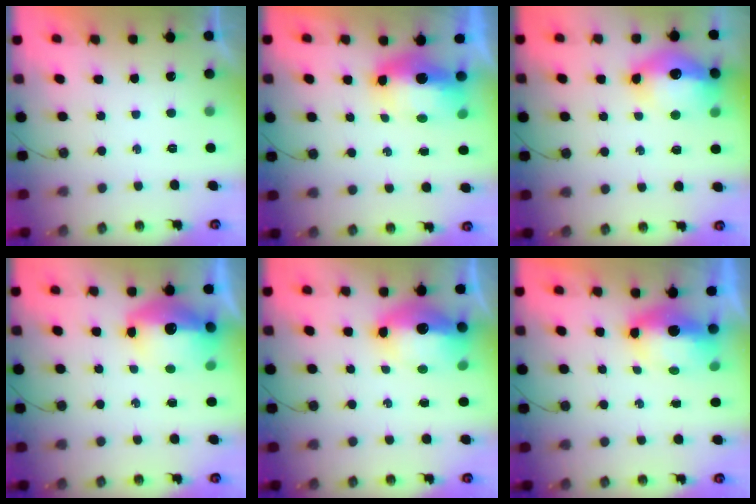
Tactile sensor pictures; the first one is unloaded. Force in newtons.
{"total": 8.6, "press": 8.5, "slide": 1.1}
{"total": 16.0, "press": 15.9, "slide": 1.8}
{"total": 15.0, "press": 14.9, "slide": 1.2}
{"total": 19.9, "press": 15.4, "slide": 12.5}
{"total": 7.8, "press": 7.7, "slide": 1.4}